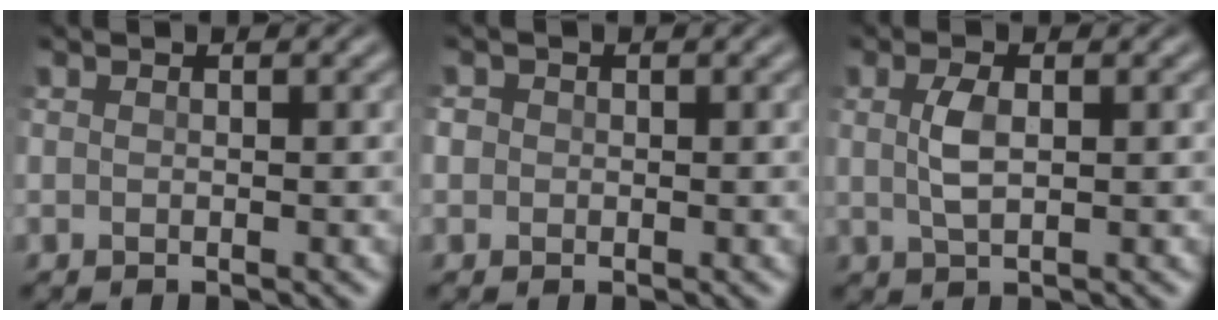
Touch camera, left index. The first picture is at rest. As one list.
[{"total": 2.3, "force": [0.2, 2.1, 0.7], "torque": [-0.004, 0.017, -0.012]}, {"total": 2.4, "force": [0.3, 1.0, 2.2], "torque": [-0.049, 0.002, 0.006]}]